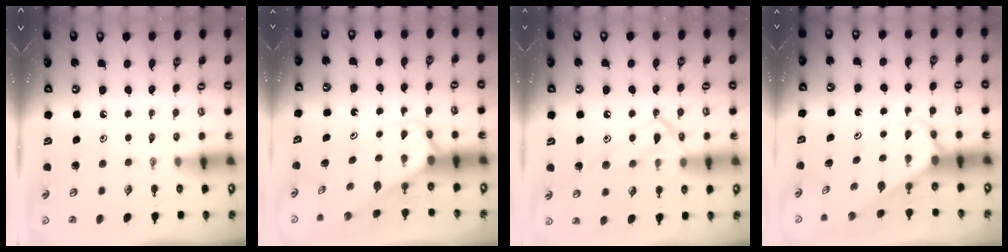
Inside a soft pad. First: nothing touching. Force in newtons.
{"total": 2.7, "press": 2.7, "slide": 0.2}
{"total": 12.5, "press": 12.4, "slide": 1.0}
{"total": 2.7, "press": 2.7, "slide": 0.2}